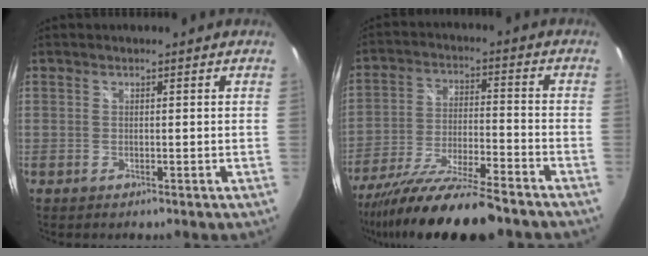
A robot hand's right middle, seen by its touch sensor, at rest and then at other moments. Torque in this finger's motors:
{"motor_torque": [1.11, -1.03, 0.84, 0.21]}